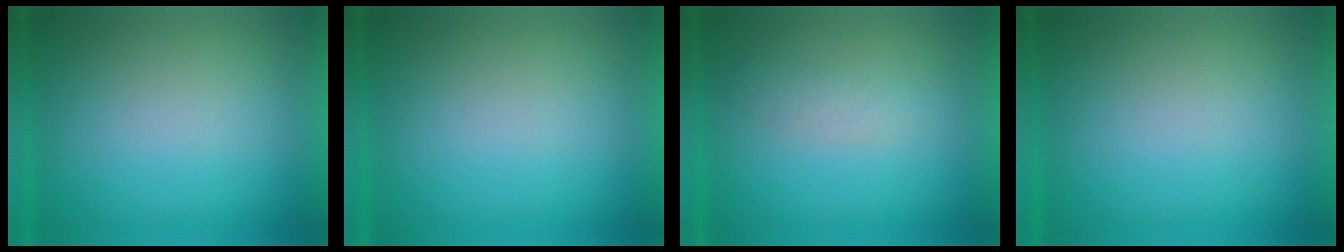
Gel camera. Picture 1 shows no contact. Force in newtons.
{"total": 0.0}
{"total": 1.8}
{"total": 0.0}